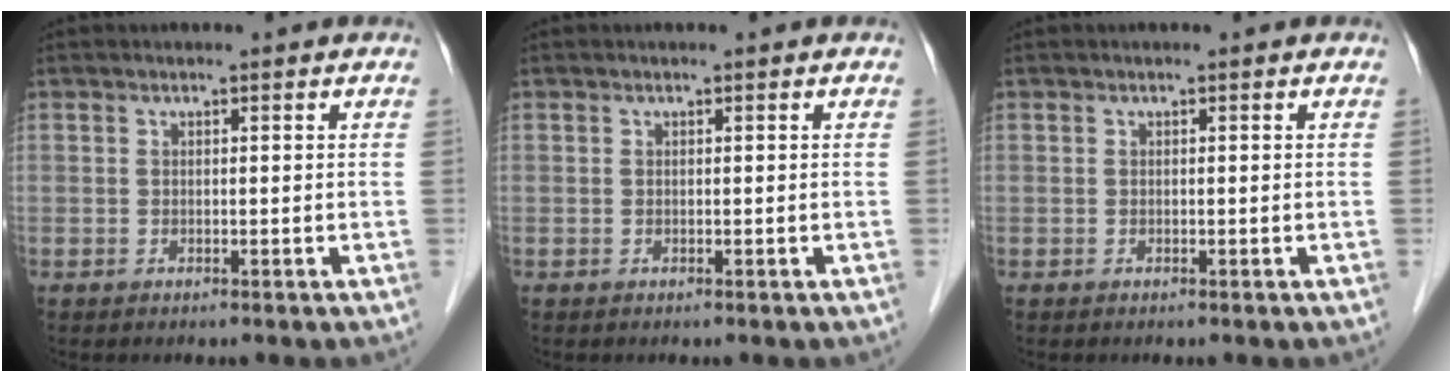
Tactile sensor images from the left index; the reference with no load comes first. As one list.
[{"total": 0.0}, {"total": 0.0}]